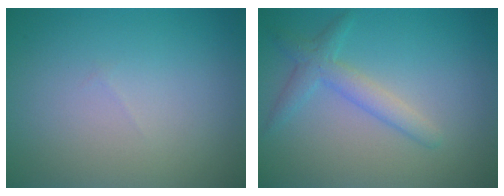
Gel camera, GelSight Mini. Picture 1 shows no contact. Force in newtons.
{"total": 2.6, "press": 2.6, "slide": 0.1}